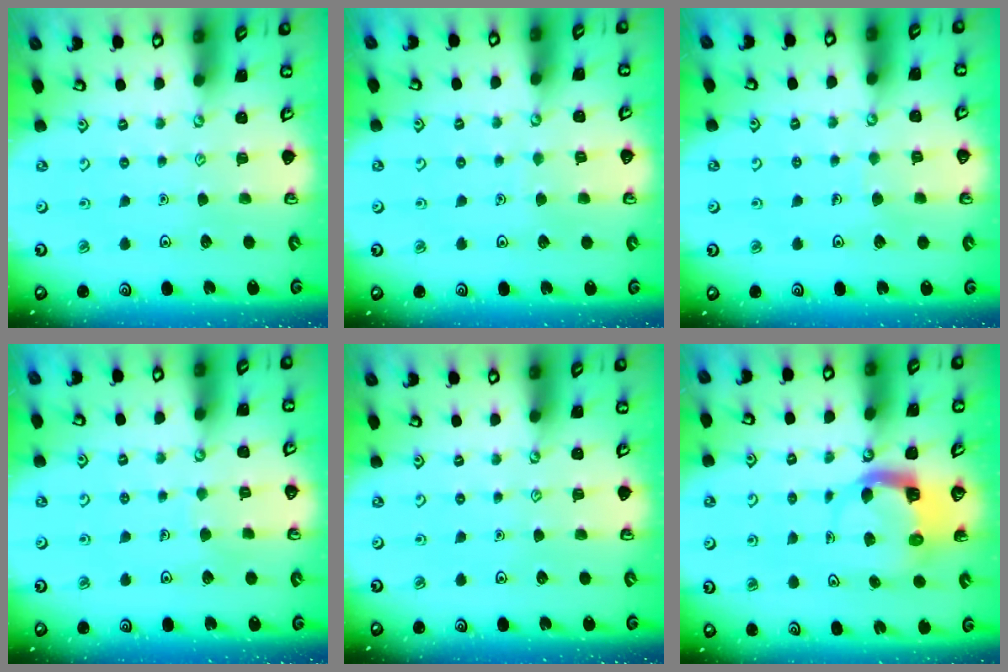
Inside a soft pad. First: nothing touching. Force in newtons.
{"total": 2.5, "press": 2.5, "slide": 0.3}
{"total": 2.3, "press": 2.3, "slide": 0.1}
{"total": 2.7, "press": 2.7, "slide": 0.1}
{"total": 0.0}
{"total": 4.8, "press": 4.8, "slide": 0.5}